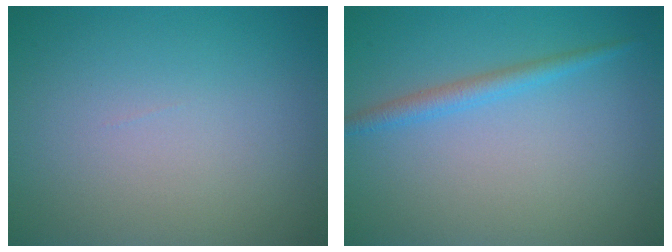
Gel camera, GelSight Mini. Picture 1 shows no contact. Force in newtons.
{"total": 1.8, "press": 1.8, "slide": 0.1}